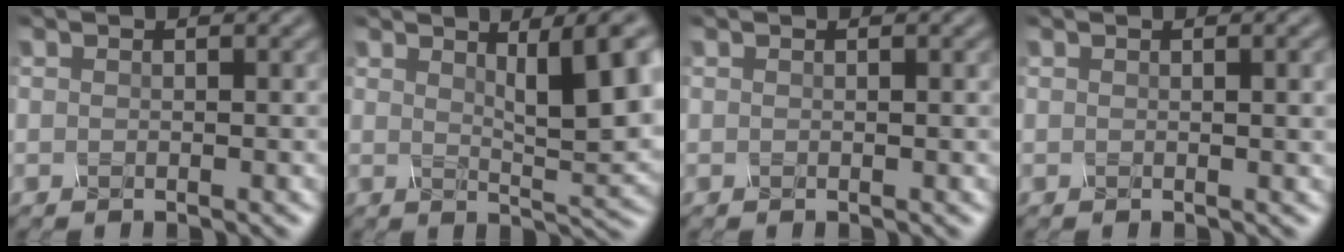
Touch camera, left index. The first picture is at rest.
{"total": 8.1, "force": [3.0, 2.1, 7.2], "torque": [-0.091, 0.000, 0.052]}
{"total": 0.0}
{"total": 2.0, "force": [0.4, 0.7, 1.9], "torque": [-0.015, 0.005, 0.002]}